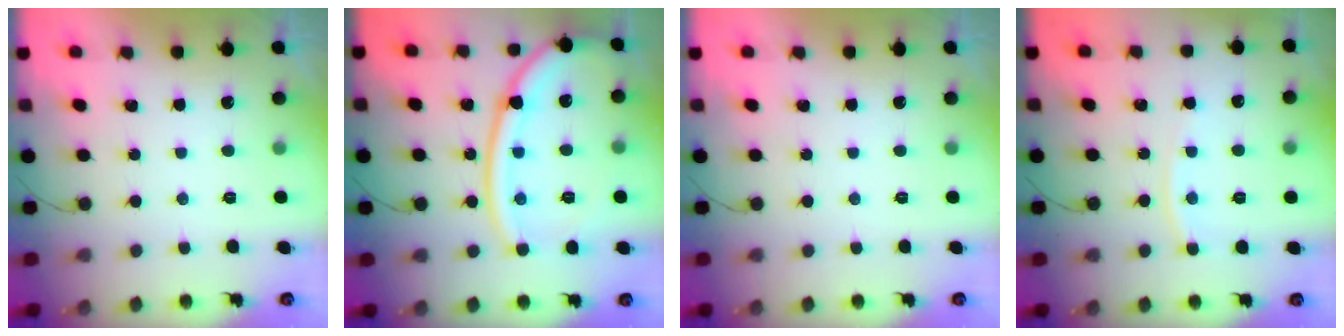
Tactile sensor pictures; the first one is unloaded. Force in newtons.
{"total": 18.3, "press": 18.2, "slide": 1.8}
{"total": 0.0}
{"total": 6.1, "press": 6.1, "slide": 0.4}